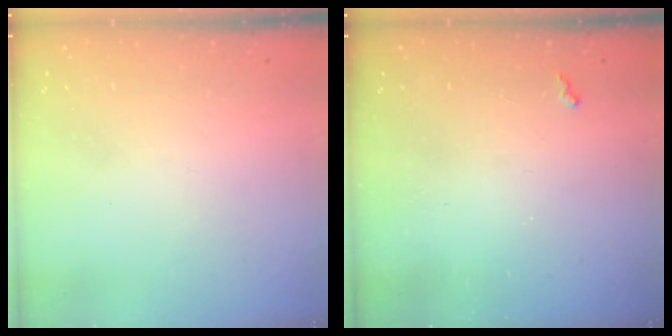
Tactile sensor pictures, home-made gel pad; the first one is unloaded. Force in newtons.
{"total": 1.9, "press": 1.9, "slide": 0.5}